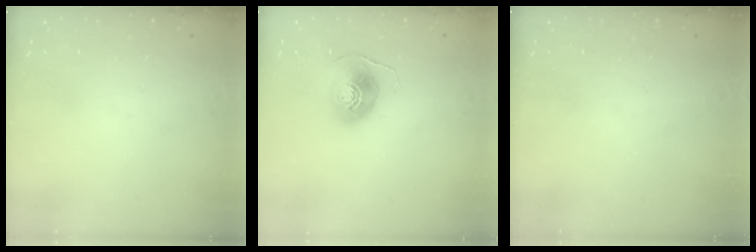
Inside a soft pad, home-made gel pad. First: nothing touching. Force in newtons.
{"total": 8.3, "press": 8.3, "slide": 0.6}
{"total": 0.0}